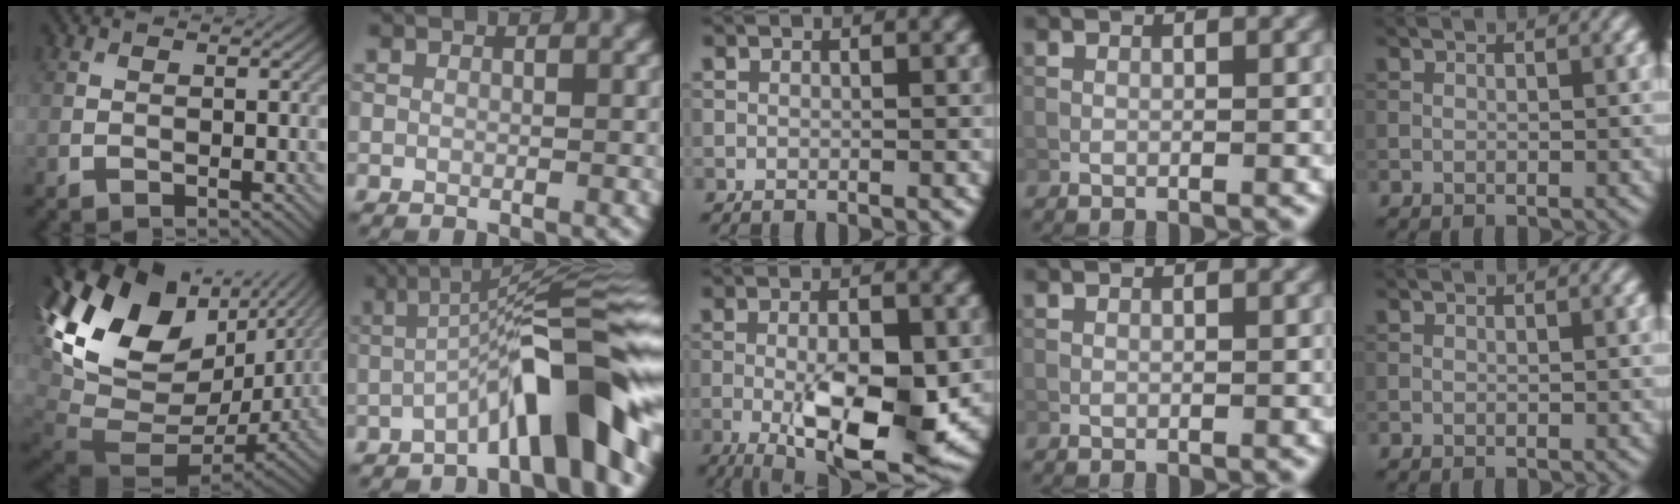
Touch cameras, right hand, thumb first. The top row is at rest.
{"thumb": {"total": 20.0, "force": [4.3, 13.2, 14.4], "torque": [-0.310, -0.030, 0.111]}, "index": {"total": 9.7, "force": [-3.4, 1.7, 8.9], "torque": [-0.112, 0.024, -0.065]}, "middle": {"total": 11.1, "force": [-2.8, 4.1, 9.9], "torque": [-0.161, -0.016, -0.041]}}